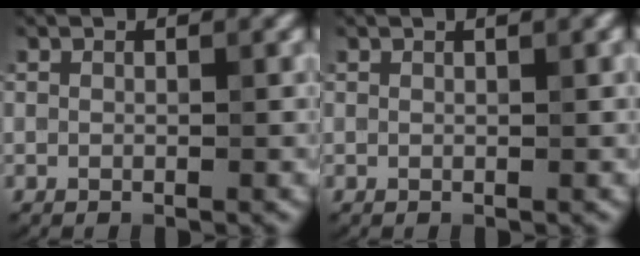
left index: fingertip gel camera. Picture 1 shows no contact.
{"total": 1.6, "force": [0.8, 0.5, 1.3], "torque": [-0.012, 0.004, 0.008]}